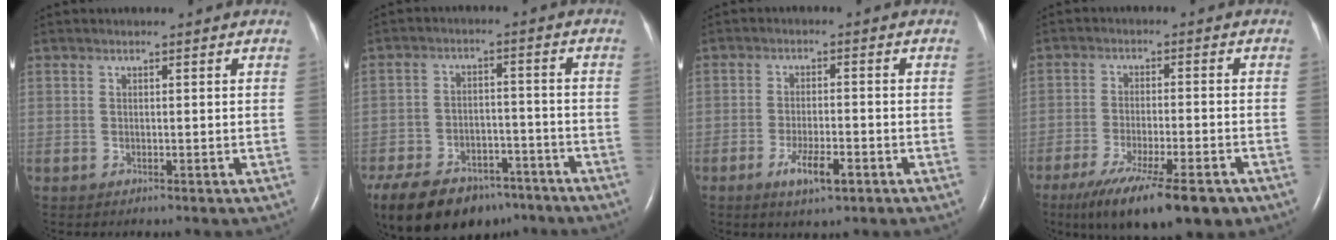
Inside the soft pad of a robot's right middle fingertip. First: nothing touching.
{"total": 19.8, "force": [-14.2, 10.4, 9.0], "torque": [-0.221, -0.021, -0.210]}
{"total": 5.0, "force": [-2.6, 1.1, 4.1], "torque": [-0.083, -0.005, -0.043]}
{"total": 14.7, "force": [-9.9, 3.0, 10.4], "torque": [-0.146, -0.030, -0.156]}